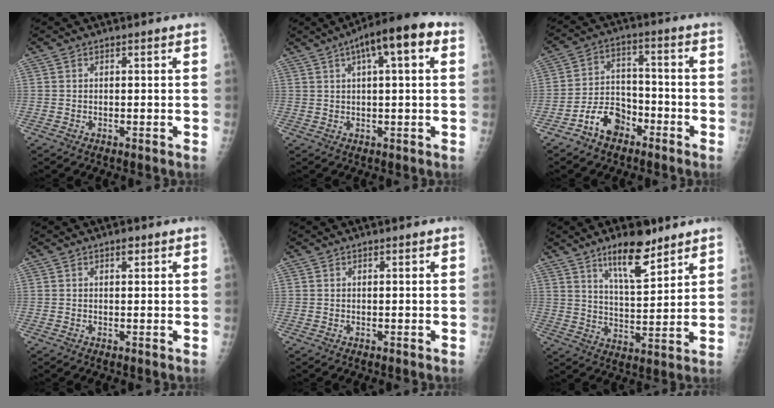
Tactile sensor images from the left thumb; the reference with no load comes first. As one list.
[{"total": 11.4, "force": [4.4, 3.1, 10.1], "torque": [-0.147, 0.025, 0.058]}, {"total": 8.3, "force": [-5.1, 5.3, 3.7], "torque": [-0.049, 0.045, -0.097]}, {"total": 1.2, "force": [0.7, 0.6, 0.7], "torque": [-0.006, -0.002, 0.009]}, {"total": 0.0}, {"total": 10.9, "force": [7.5, 3.4, 7.1], "torque": [-0.099, -0.053, 0.129]}]